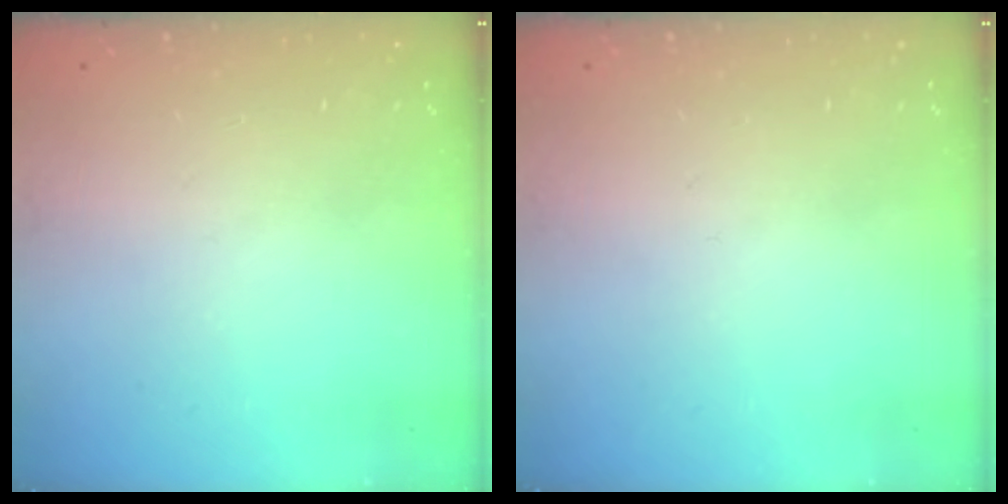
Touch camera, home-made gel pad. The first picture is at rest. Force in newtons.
{"total": 0.0}